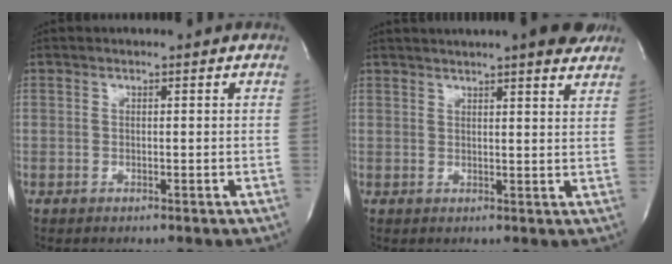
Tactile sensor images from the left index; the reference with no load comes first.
{"total": 13.0, "force": [11.1, 1.4, 6.6], "torque": [-0.100, 0.021, 0.134]}